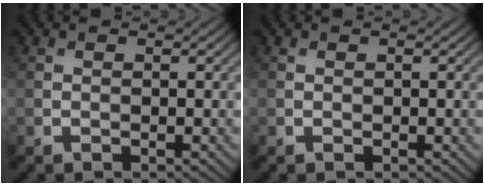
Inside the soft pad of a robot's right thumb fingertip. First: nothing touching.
{"total": 0.0}